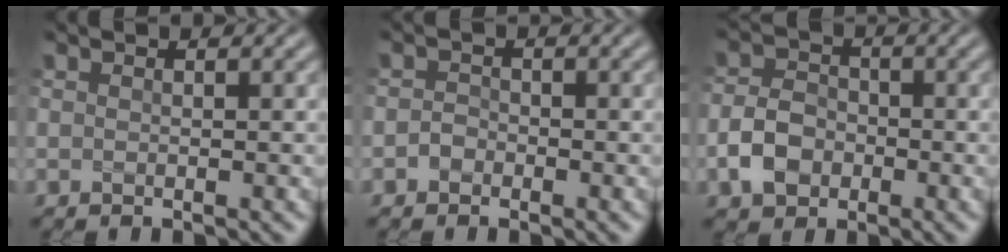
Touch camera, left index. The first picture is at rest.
{"total": 1.0, "force": [-0.6, 0.8, 0.3], "torque": [-0.002, 0.005, -0.013]}
{"total": 3.6, "force": [-1.5, 2.7, 2.0], "torque": [-0.039, 0.008, -0.032]}